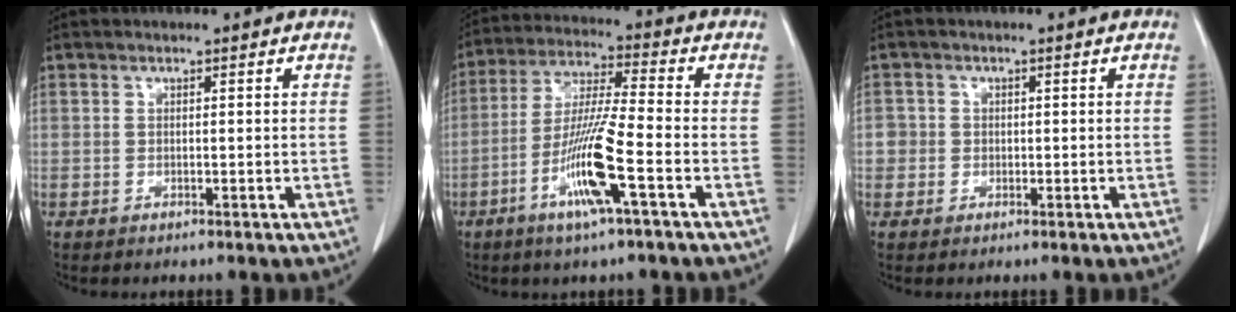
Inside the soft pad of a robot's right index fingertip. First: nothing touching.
{"total": 11.5, "force": [-4.6, -0.2, 10.5], "torque": [-0.210, -0.011, -0.093]}
{"total": 2.1, "force": [-0.3, 2.1, 0.1], "torque": [0.012, 0.008, -0.009]}